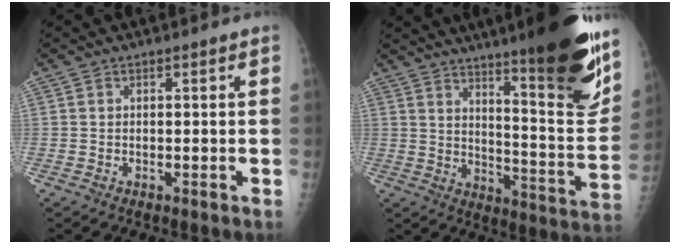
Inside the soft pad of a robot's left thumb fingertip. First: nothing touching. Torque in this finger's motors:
{"motor_torque": [3.75, 1.26, 1.35, -1.42, 0.11]}